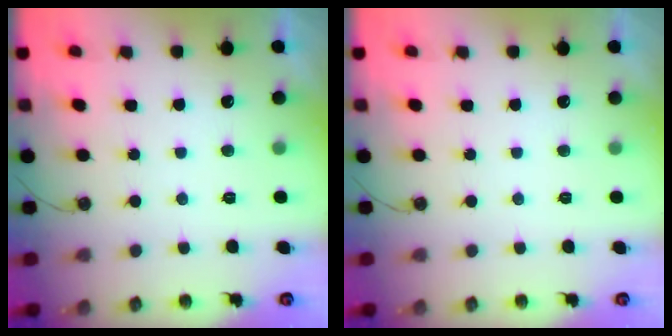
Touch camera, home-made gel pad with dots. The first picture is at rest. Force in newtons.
{"total": 0.0}